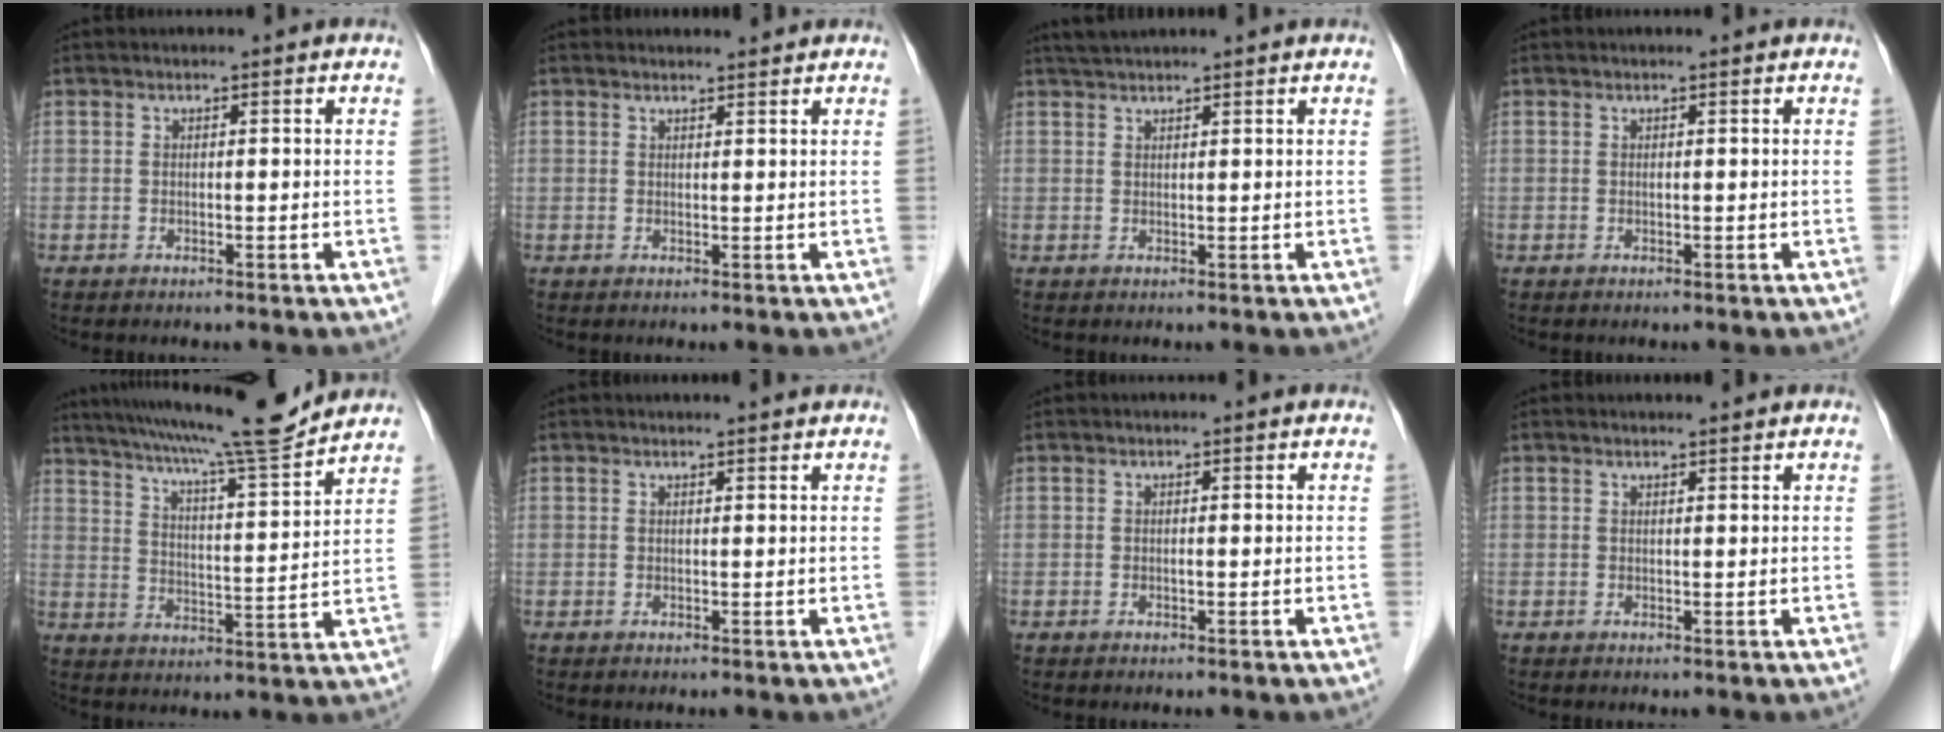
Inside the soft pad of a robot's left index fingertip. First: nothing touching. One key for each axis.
{"total": 1.7, "fx": 1.7, "fy": 0.2, "fz": 0.1, "tx": -0.011, "ty": 0.003, "tz": 0.026}
{"total": 3.1, "fx": 2.9, "fy": -0.1, "fz": 1.2, "tx": -0.018, "ty": 0.027, "tz": 0.054}
{"total": 0.0}
{"total": 16.3, "fx": 14.5, "fy": -0.6, "fz": 7.4, "tx": -0.130, "ty": -0.010, "tz": 0.214}
{"total": 1.6, "fx": 1.6, "fy": -0.1, "fz": 0.3, "tx": -0.008, "ty": 0.003, "tz": 0.023}
{"total": 0.0}
{"total": 1.1, "fx": 1.1, "fy": -0.1, "fz": 0.2, "tx": -0.007, "ty": 0.003, "tz": 0.021}